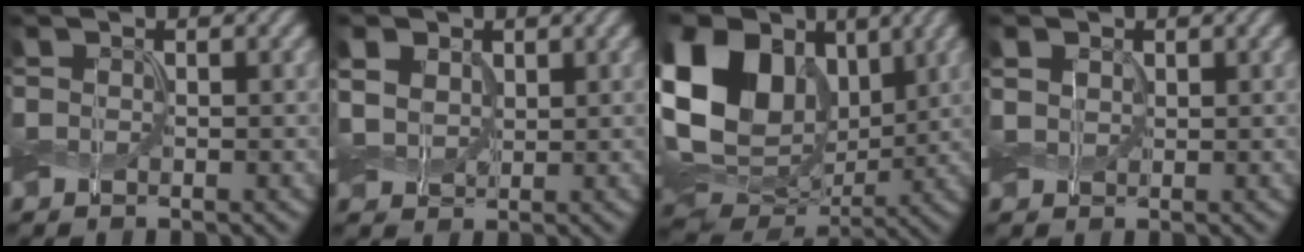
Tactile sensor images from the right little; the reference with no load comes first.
{"total": 4.5, "force": [1.3, 3.5, 2.5], "torque": [-0.084, 0.007, 0.017]}
{"total": 19.8, "force": [5.2, 14.4, 12.6], "torque": [-0.260, 0.048, 0.091]}
{"total": 1.7, "force": [0.5, 1.3, 0.8], "torque": [-0.026, 0.000, 0.007]}